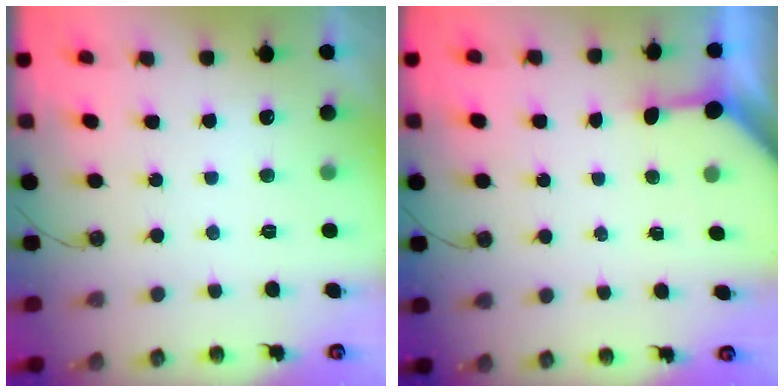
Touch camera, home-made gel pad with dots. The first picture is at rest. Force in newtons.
{"total": 3.5, "press": 3.5, "slide": 0.3}